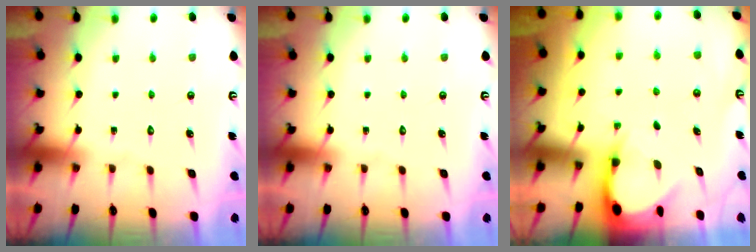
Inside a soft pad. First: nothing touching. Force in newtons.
{"total": 0.0}
{"total": 3.5, "press": 3.5, "slide": 0.3}